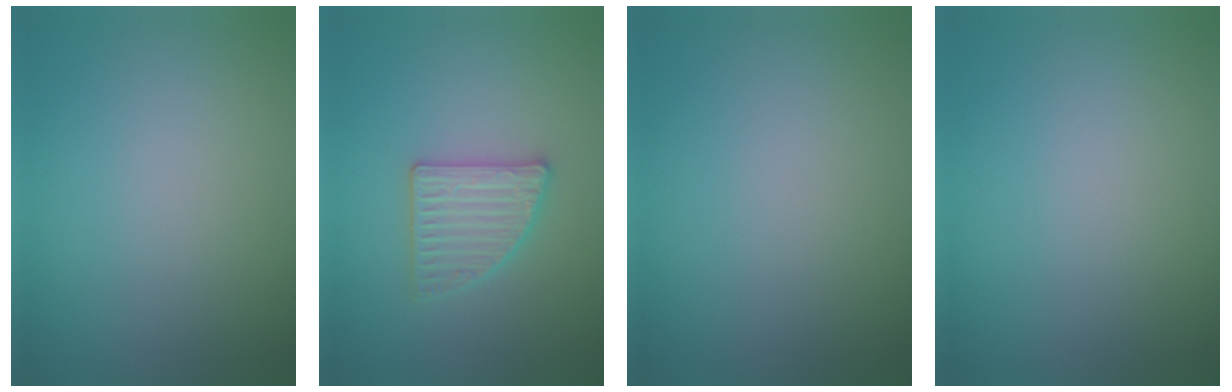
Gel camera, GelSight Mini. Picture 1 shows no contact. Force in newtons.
{"total": 2.8, "press": 2.8, "slide": 0.4}
{"total": 0.0}
{"total": 0.0}